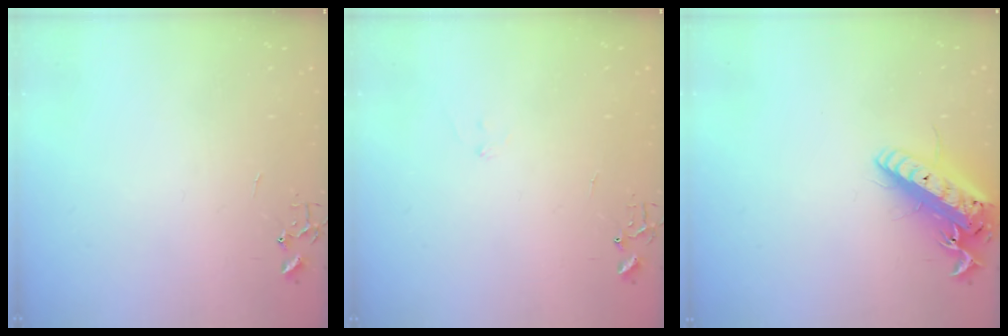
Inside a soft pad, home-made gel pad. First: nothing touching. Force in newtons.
{"total": 7.0, "press": 7.0, "slide": 0.7}
{"total": 19.0, "press": 18.6, "slide": 3.8}